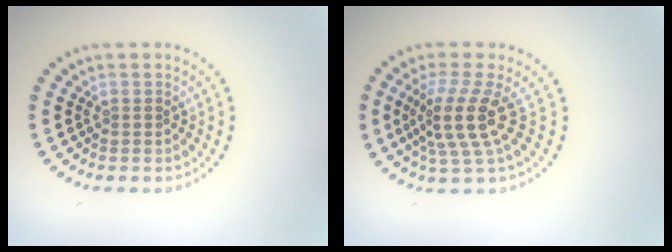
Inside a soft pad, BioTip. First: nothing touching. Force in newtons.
{"total": 4.1, "press": 2.9, "slide": 2.8}